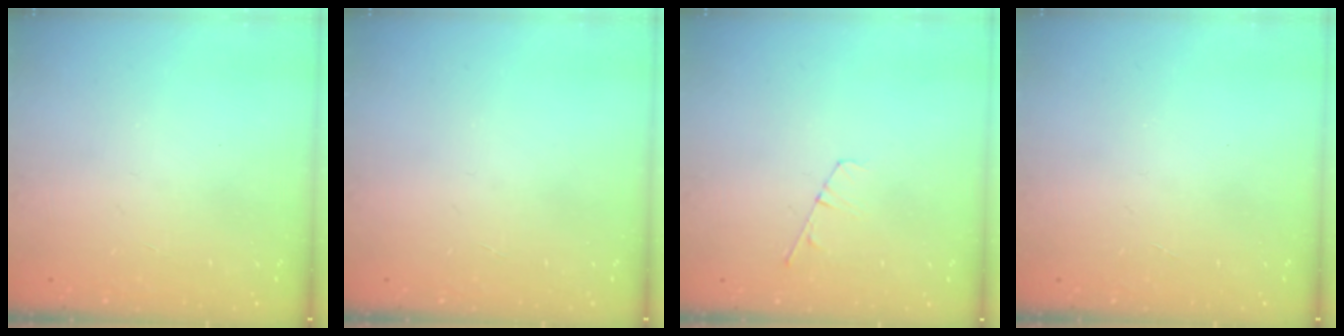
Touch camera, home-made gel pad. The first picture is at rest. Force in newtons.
{"total": 0.0}
{"total": 3.1, "press": 3.1, "slide": 0.4}
{"total": 0.0}